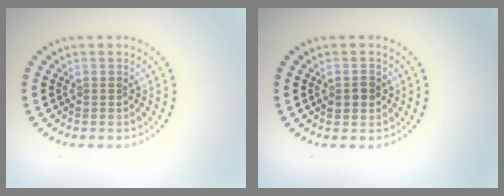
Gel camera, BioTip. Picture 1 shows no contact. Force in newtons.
{"total": 1.7, "press": 1.7, "slide": 0.1}